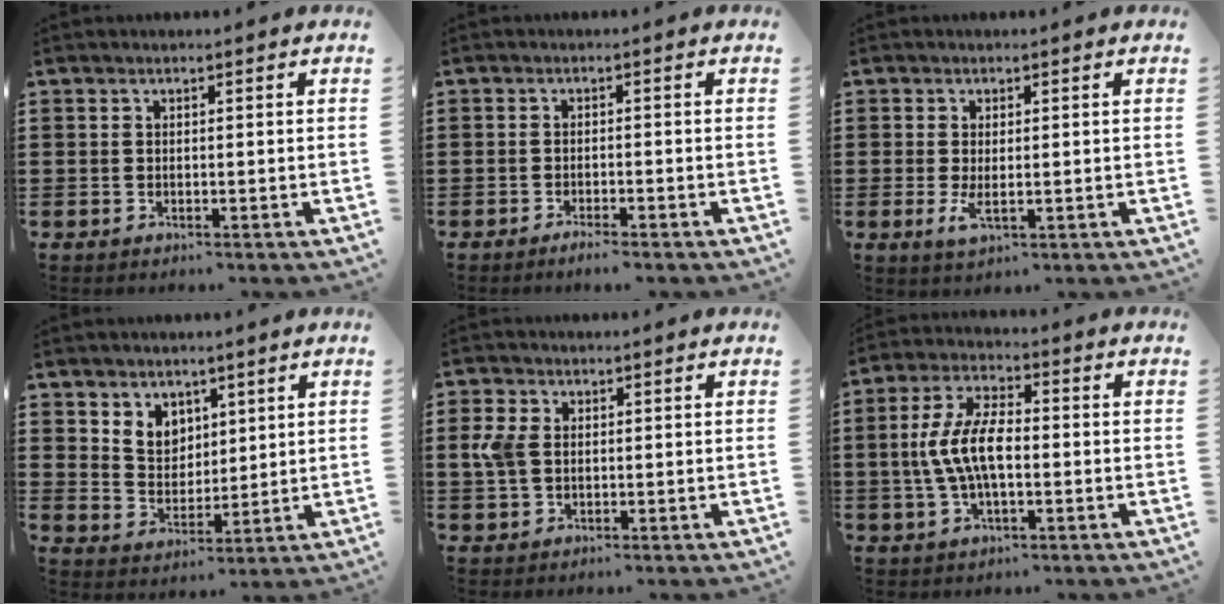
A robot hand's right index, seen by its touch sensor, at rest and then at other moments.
{"total": 1.5, "force": [-1.4, 0.0, 0.6], "torque": [-0.012, -0.001, -0.026]}
{"total": 2.7, "force": [-0.1, 1.1, 2.4], "torque": [-0.060, -0.004, -0.006]}
{"total": 5.3, "force": [3.5, 3.9, 0.7], "torque": [-0.036, 0.003, 0.066]}
{"total": 3.9, "force": [0.4, 2.8, 2.7], "torque": [-0.083, 0.001, -0.001]}
{"total": 8.9, "force": [-0.7, 3.9, 8.0], "torque": [-0.184, -0.003, -0.022]}